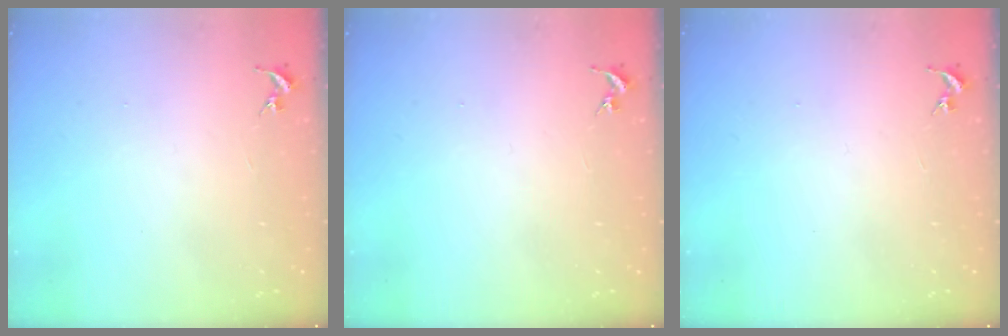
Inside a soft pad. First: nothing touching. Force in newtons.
{"total": 0.0}
{"total": 0.0}